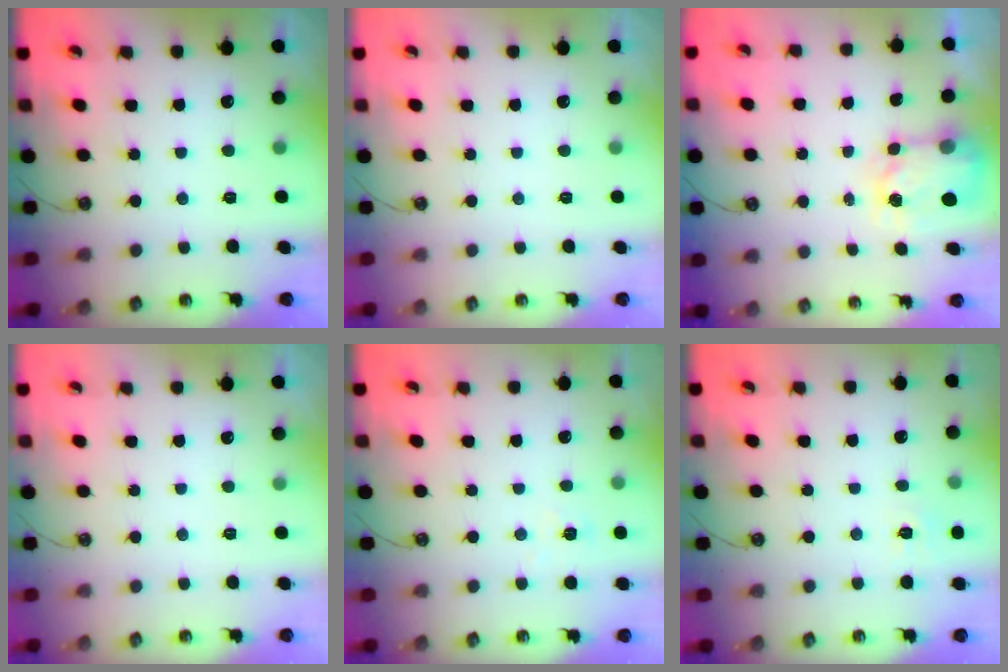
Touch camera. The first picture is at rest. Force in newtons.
{"total": 0.0}
{"total": 6.1, "press": 6.0, "slide": 0.7}
{"total": 0.0}
{"total": 4.2, "press": 4.2, "slide": 0.5}
{"total": 5.3, "press": 5.3, "slide": 0.6}